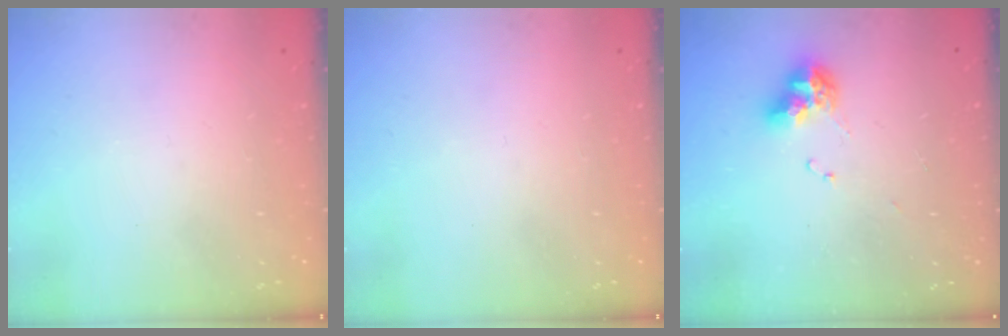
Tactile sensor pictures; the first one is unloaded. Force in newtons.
{"total": 0.0}
{"total": 9.0, "press": 8.9, "slide": 0.9}